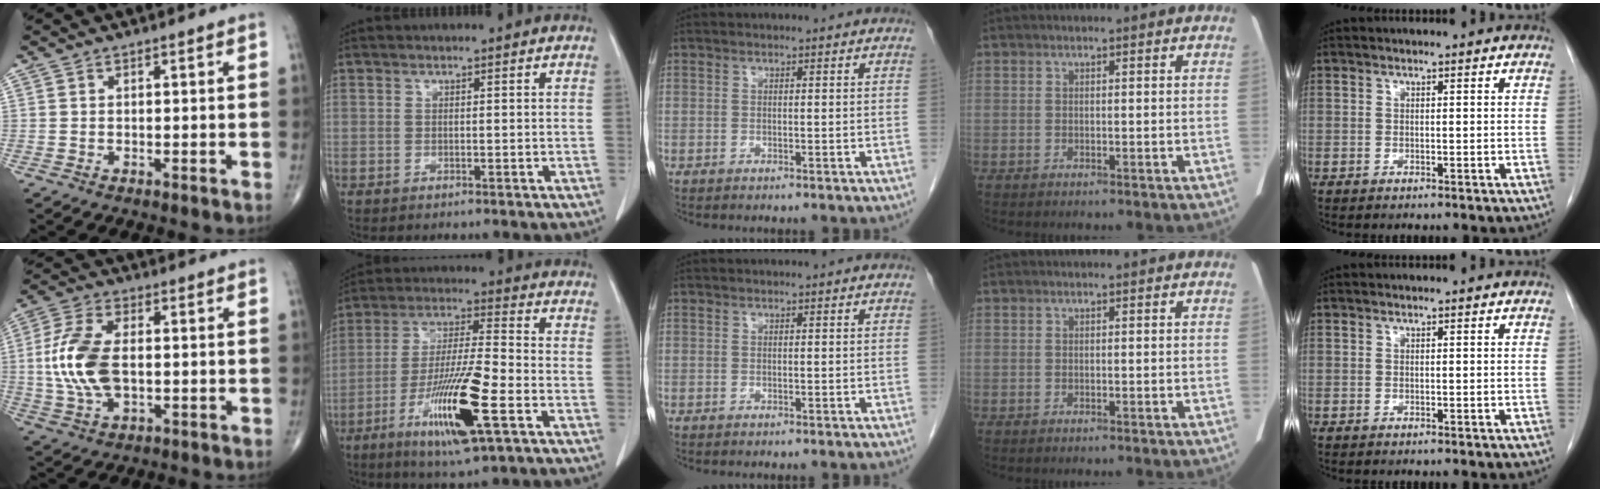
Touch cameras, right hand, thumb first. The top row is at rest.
{"thumb": {"total": 12.3, "force": [-0.1, 6.6, 10.4], "torque": [-0.221, 0.007, -0.003]}, "index": {"total": 15.2, "force": [-6.4, 1.1, 13.8], "torque": [-0.265, -0.023, -0.112]}}